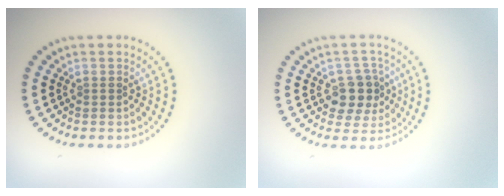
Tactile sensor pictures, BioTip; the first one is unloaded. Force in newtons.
{"total": 3.6, "press": 3.4, "slide": 1.4}